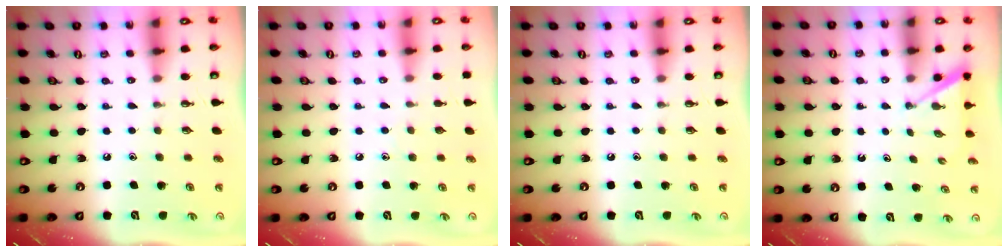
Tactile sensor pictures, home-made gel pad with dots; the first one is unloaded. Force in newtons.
{"total": 4.1, "press": 4.0, "slide": 0.6}
{"total": 0.0}
{"total": 2.3, "press": 2.3, "slide": 0.3}